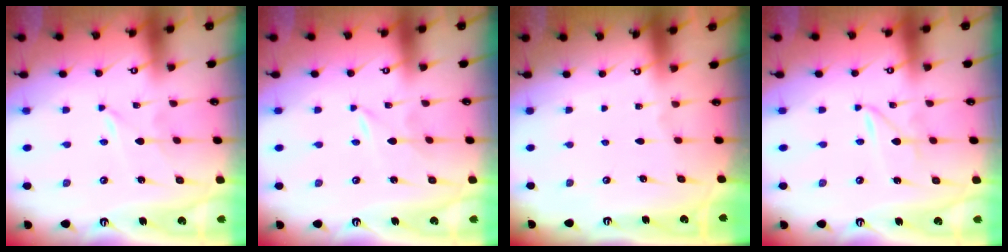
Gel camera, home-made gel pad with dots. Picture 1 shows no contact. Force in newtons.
{"total": 0.0}
{"total": 0.0}
{"total": 1.4, "press": 1.4, "slide": 0.2}